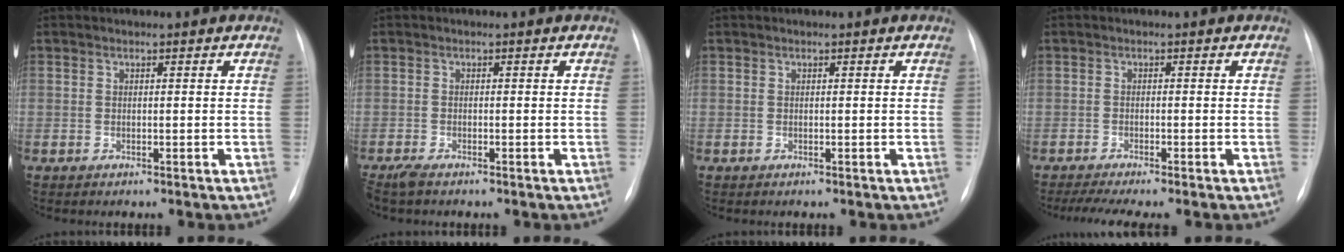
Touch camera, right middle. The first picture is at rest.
{"total": 2.6, "force": [-2.0, 0.6, 1.5], "torque": [-0.035, -0.009, -0.035]}
{"total": 0.0}
{"total": 5.9, "force": [-4.8, 0.1, 3.5], "torque": [-0.053, -0.010, -0.075]}